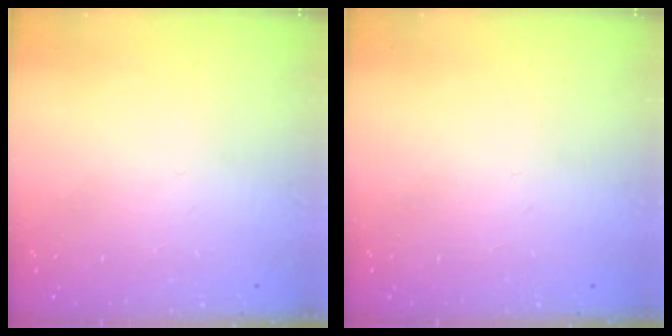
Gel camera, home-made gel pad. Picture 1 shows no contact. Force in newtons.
{"total": 0.0}